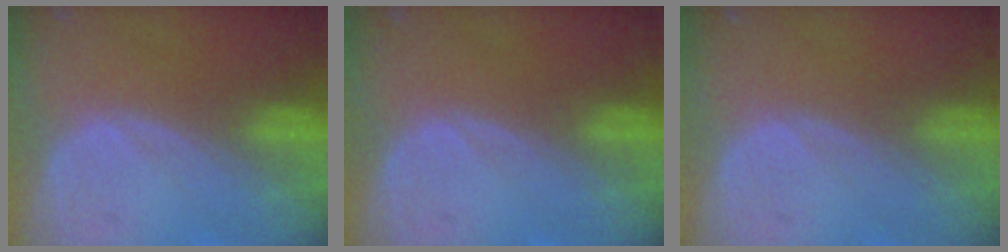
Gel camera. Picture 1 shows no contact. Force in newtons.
{"total": 0.0}
{"total": 0.0}